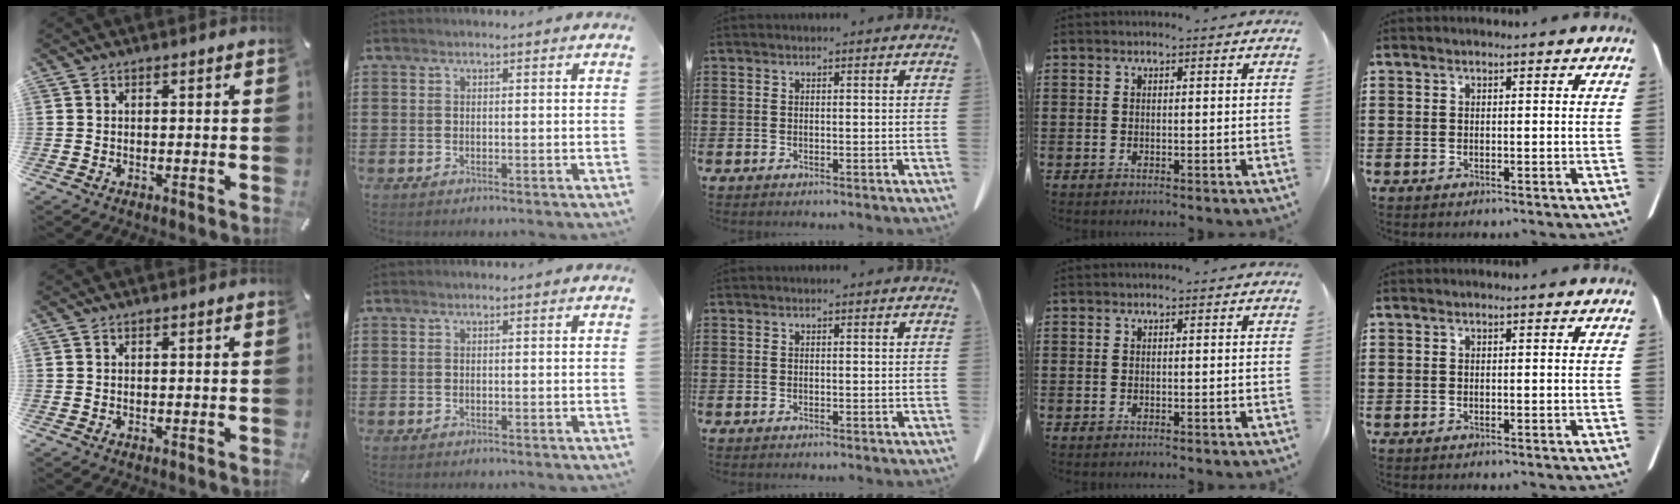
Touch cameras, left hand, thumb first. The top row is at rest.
{}